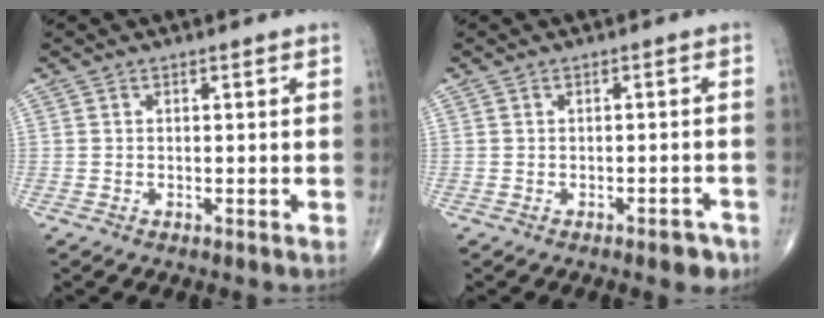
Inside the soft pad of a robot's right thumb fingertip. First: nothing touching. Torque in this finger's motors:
{"motor_torque": [0.26, 0.45, -0.12, -0.09, 0.06]}